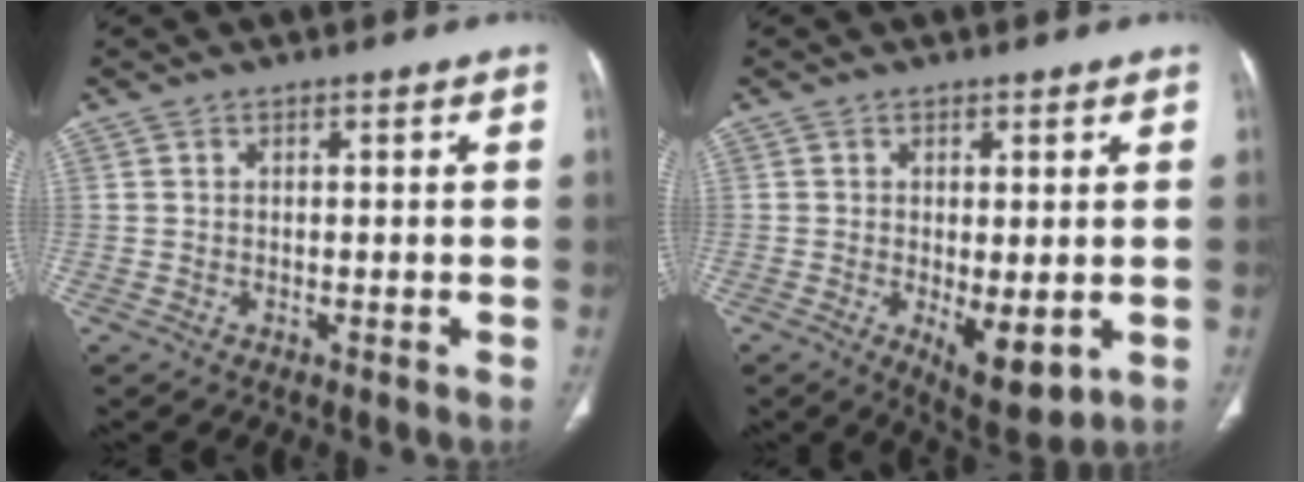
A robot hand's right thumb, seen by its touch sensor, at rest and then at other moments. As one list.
[{"total": 7.6, "force": [-1.5, 3.2, 6.7], "torque": [-0.097, -0.022, -0.013]}]